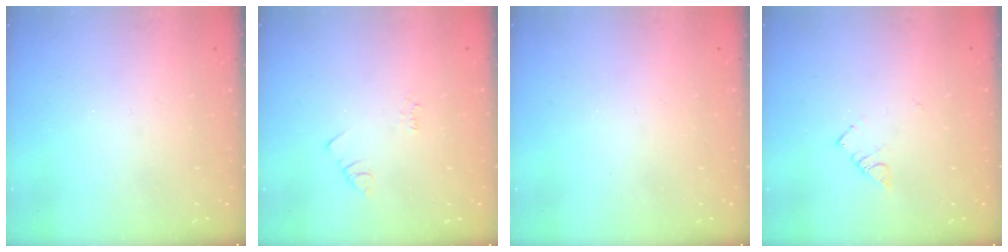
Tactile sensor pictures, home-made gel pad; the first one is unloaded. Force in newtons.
{"total": 2.2, "press": 2.1, "slide": 0.4}
{"total": 1.8, "press": 1.8, "slide": 0.4}
{"total": 3.0, "press": 2.9, "slide": 0.4}